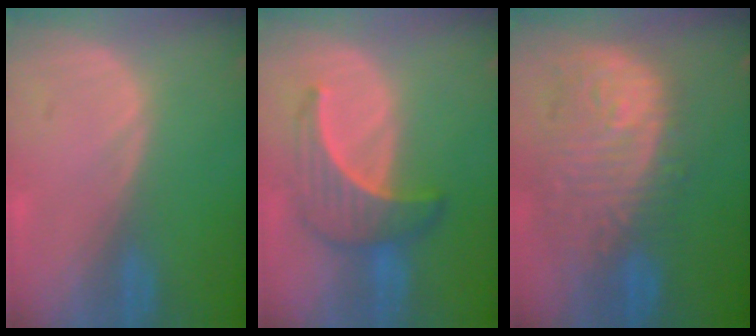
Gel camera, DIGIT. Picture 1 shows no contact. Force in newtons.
{"total": 6.6, "press": 6.3, "slide": 2.0}
{"total": 11.9, "press": 10.5, "slide": 5.6}